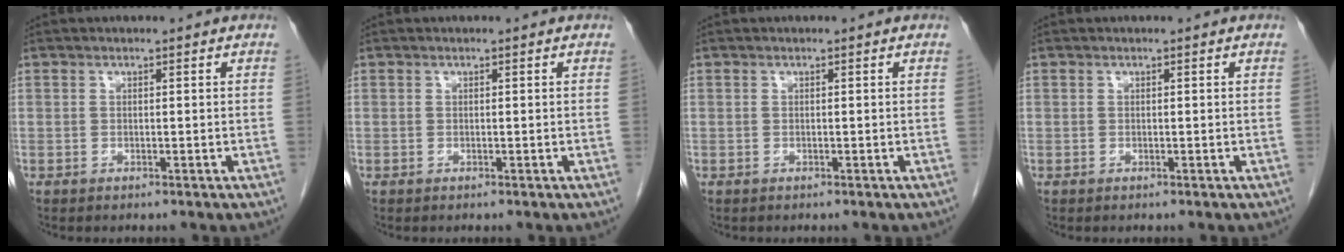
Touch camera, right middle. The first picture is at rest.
{"total": 0.0}
{"total": 0.0}
{"total": 0.0}